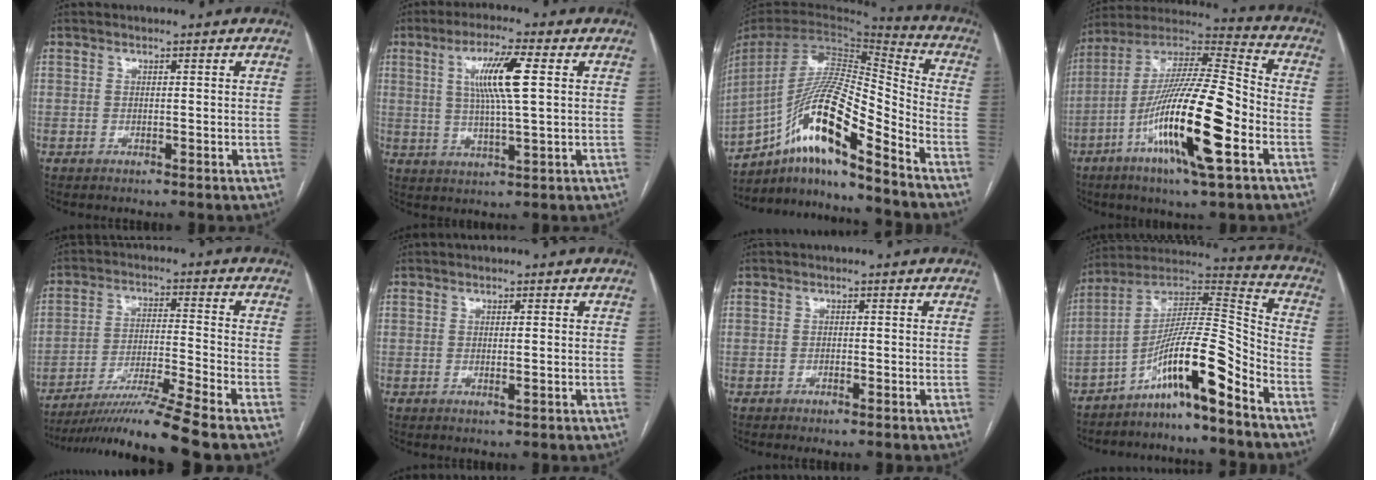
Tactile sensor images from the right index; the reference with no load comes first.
{"total": 8.9, "force": [2.3, 0.4, 8.6], "torque": [-0.161, 0.004, 0.041]}
{"total": 18.9, "force": [-12.3, 1.7, 14.2], "torque": [-0.288, 0.001, -0.224]}
{"total": 21.0, "force": [-7.3, 2.2, 19.6], "torque": [-0.374, -0.014, -0.130]}
{"total": 12.6, "force": [-10.4, -2.9, 6.4], "torque": [-0.109, -0.023, -0.179]}
{"total": 1.1, "force": [-0.2, 0.0, 1.1], "torque": [-0.020, -0.004, -0.001]}
{"total": 1.0, "force": [-0.8, 0.0, 0.7], "torque": [-0.015, -0.002, -0.012]}
{"total": 13.8, "force": [-8.8, 0.0, 10.7], "torque": [-0.195, 0.027, -0.152]}